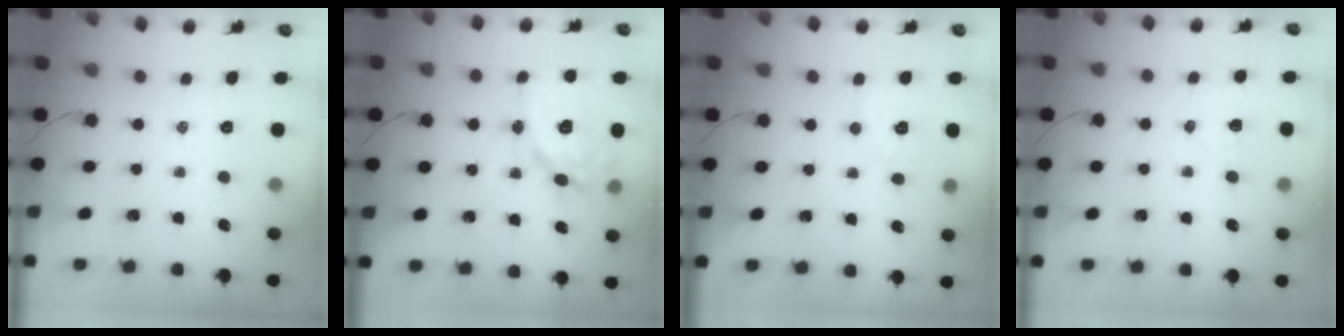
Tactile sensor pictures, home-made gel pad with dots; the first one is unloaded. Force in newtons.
{"total": 15.1, "press": 15.0, "slide": 1.3}
{"total": 5.7, "press": 5.7, "slide": 1.0}
{"total": 3.6, "press": 3.5, "slide": 0.9}